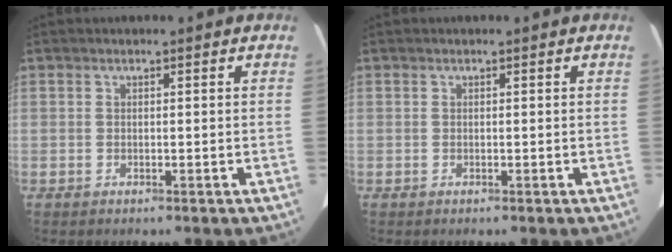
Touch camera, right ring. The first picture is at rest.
{"total": 0.0}